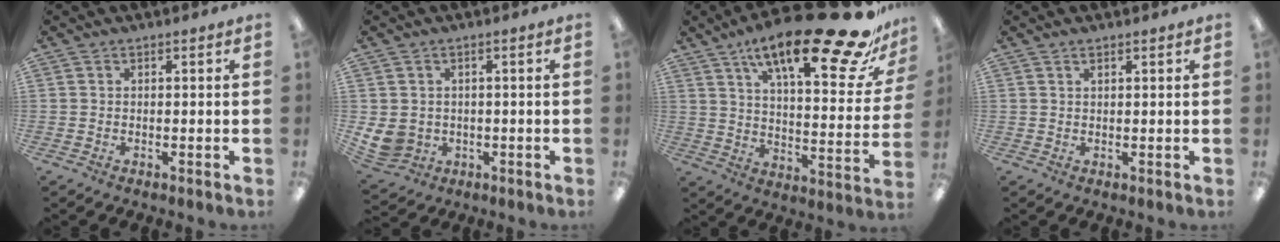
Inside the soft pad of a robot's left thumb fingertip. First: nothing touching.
{"total": 5.6, "force": [0.0, 5.2, 2.2], "torque": [-0.059, 0.001, 0.002]}
{"total": 26.5, "force": [17.2, 6.8, 18.9], "torque": [-0.279, -0.110, 0.270]}
{"total": 1.2, "force": [0.8, 0.5, 0.7], "torque": [-0.017, 0.002, 0.014]}